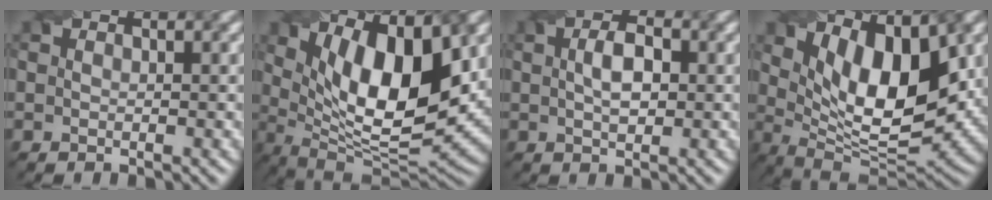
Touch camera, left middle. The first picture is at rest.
{"total": 12.4, "force": [4.0, 4.8, 10.8], "torque": [-0.172, -0.007, 0.071]}
{"total": 3.0, "force": [0.3, 1.5, 2.6], "torque": [-0.056, 0.006, 0.006]}
{"total": 10.7, "force": [3.5, 4.6, 9.0], "torque": [-0.142, -0.008, 0.060]}